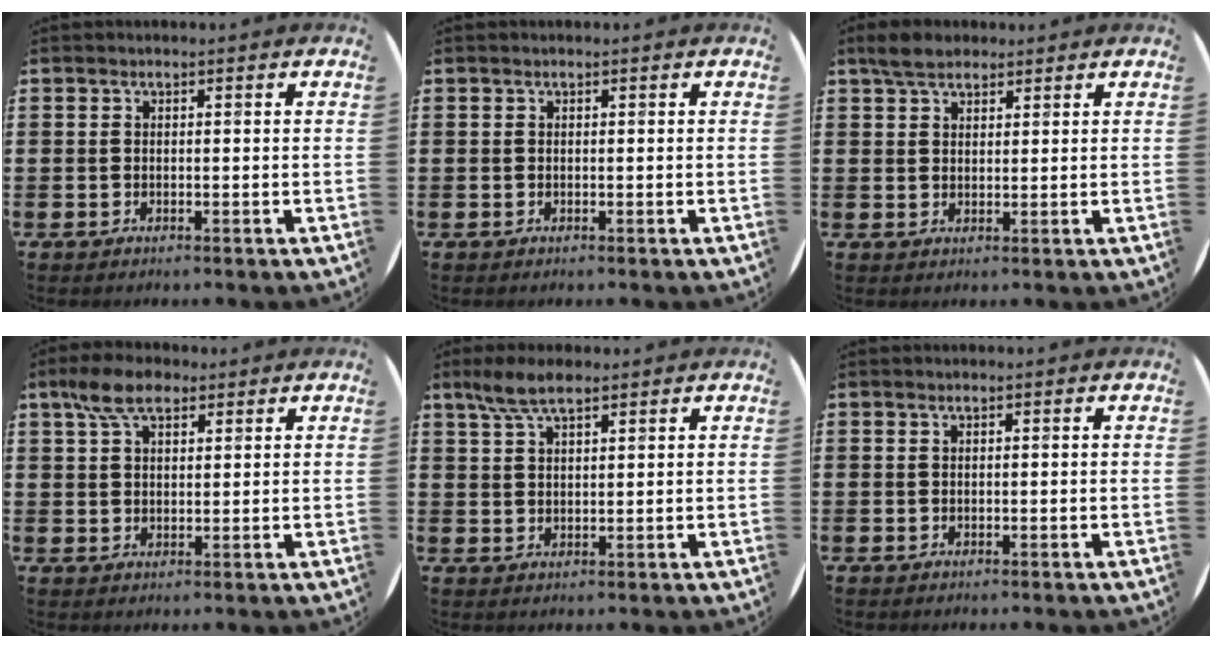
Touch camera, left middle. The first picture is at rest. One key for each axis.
{"total": 0.0}
{"total": 3.6, "fx": 3.0, "fy": 1.5, "fz": 1.3, "tx": -0.023, "ty": 0.002, "tz": 0.056}
{"total": 6.1, "fx": 4.2, "fy": 2.9, "fz": 3.3, "tx": -0.067, "ty": 0.005, "tz": 0.077}
{"total": 5.2, "fx": 3.9, "fy": 1.5, "fz": 3.1, "tx": -0.069, "ty": 0.001, "tz": 0.071}
{"total": 0.0}